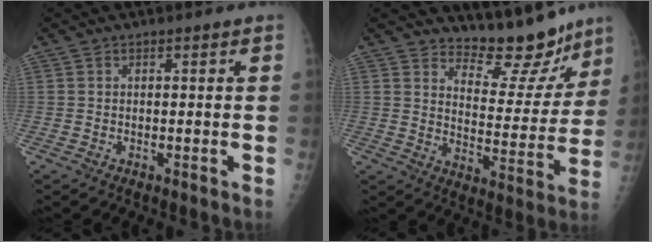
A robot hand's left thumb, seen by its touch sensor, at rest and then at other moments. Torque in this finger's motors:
{"motor_torque": [0.08, 0.14, -0.33, -0.31, 0.05]}